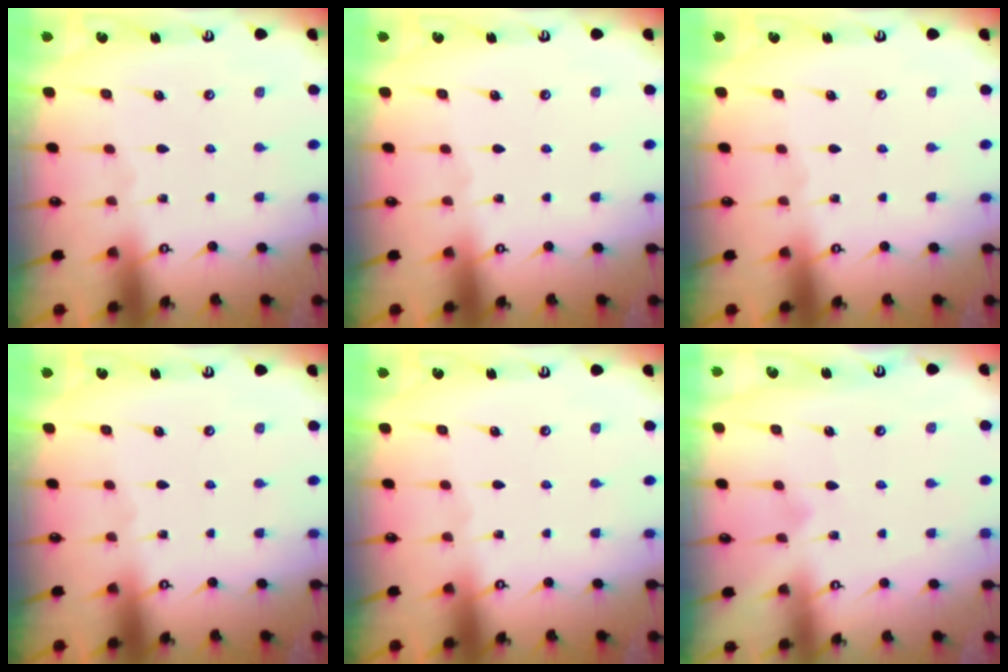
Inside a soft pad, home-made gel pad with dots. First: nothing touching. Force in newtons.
{"total": 0.0}
{"total": 0.0}
{"total": 0.0}
{"total": 0.0}
{"total": 3.8, "press": 3.8, "slide": 0.2}